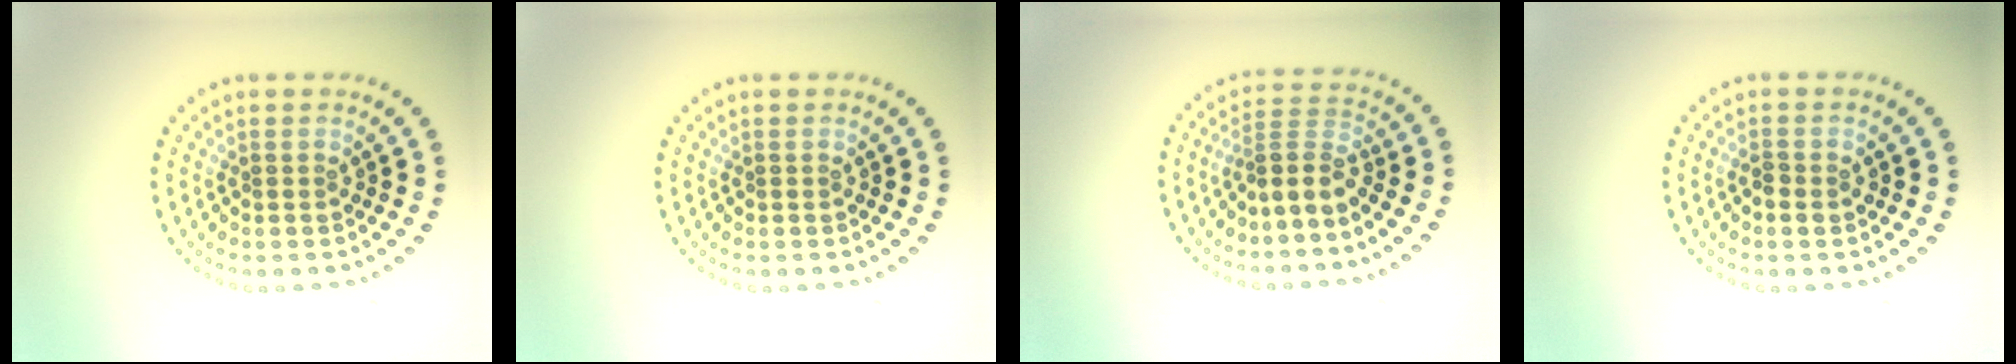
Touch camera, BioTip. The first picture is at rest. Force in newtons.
{"total": 0.0}
{"total": 2.9, "press": 2.0, "slide": 2.1}
{"total": 1.2, "press": 1.2, "slide": 0.2}